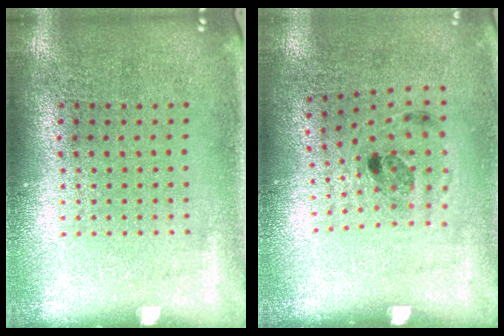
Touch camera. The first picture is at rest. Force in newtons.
{"total": 1.2, "press": 0.8, "slide": 0.9}